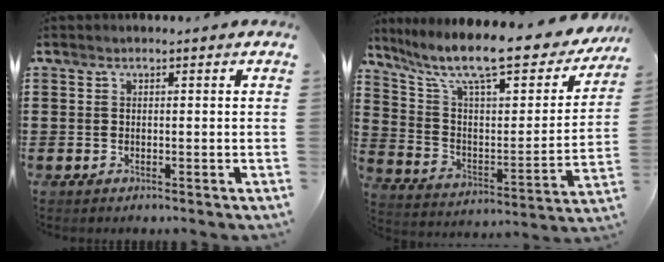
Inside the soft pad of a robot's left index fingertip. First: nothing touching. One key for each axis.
{"total": 12.6, "fx": 10.0, "fy": 1.8, "fz": 7.5, "tx": -0.175, "ty": -0.067, "tz": 0.165}